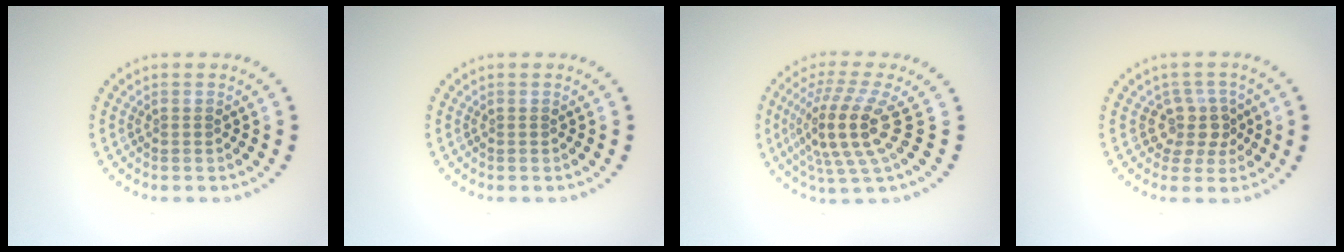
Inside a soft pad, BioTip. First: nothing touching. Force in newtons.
{"total": 0.0}
{"total": 5.1, "press": 4.1, "slide": 3.0}
{"total": 2.8, "press": 2.2, "slide": 1.8}